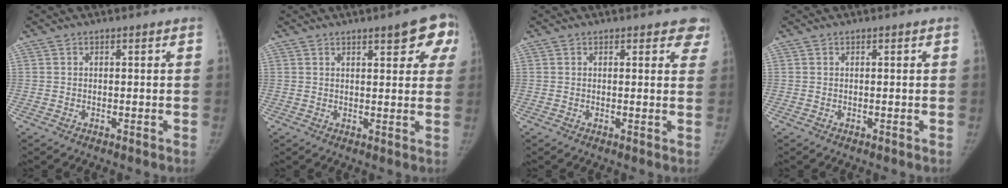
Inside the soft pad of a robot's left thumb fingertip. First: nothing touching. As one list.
[{"total": 8.3, "force": [4.2, 2.7, 6.7], "torque": [-0.051, -0.010, 0.045]}, {"total": 4.4, "force": [3.5, 2.1, 1.6], "torque": [0.020, -0.014, 0.024]}, {"total": 0.0}]